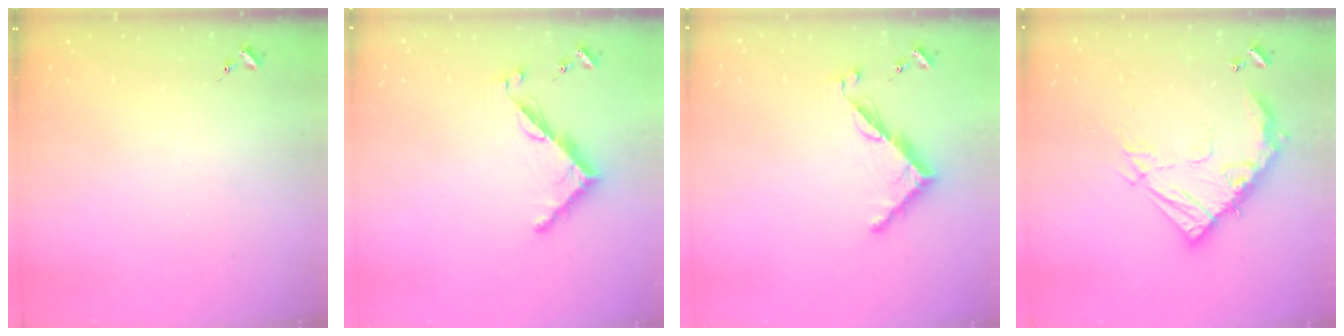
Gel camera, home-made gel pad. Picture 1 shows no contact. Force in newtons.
{"total": 7.2, "press": 7.2, "slide": 0.3}
{"total": 7.2, "press": 7.2, "slide": 0.3}
{"total": 19.4, "press": 19.2, "slide": 2.1}